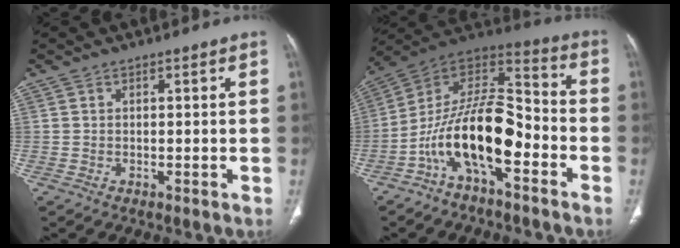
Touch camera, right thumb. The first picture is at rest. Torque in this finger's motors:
{"motor_torque": [2.29, 2.16, 2.00, -0.77, 0.22]}